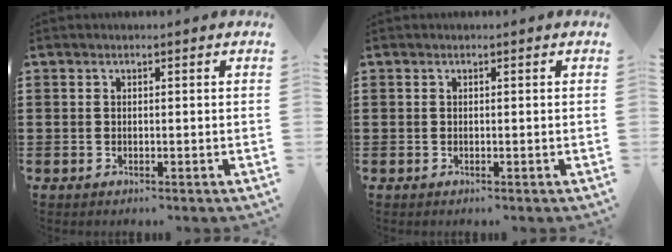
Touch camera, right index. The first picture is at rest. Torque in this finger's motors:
{"motor_torque": [-0.16, 1.60, 0.00, 0.00]}